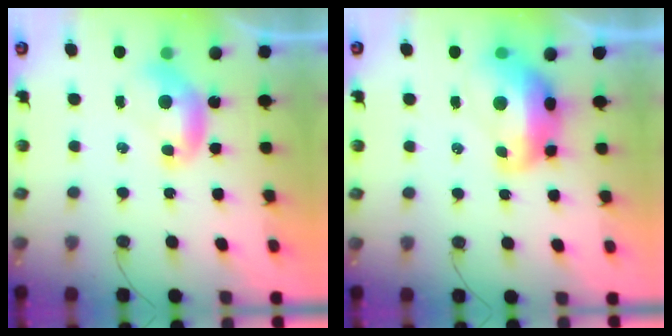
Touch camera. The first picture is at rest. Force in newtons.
{"total": 5.2, "press": 5.1, "slide": 1.1}